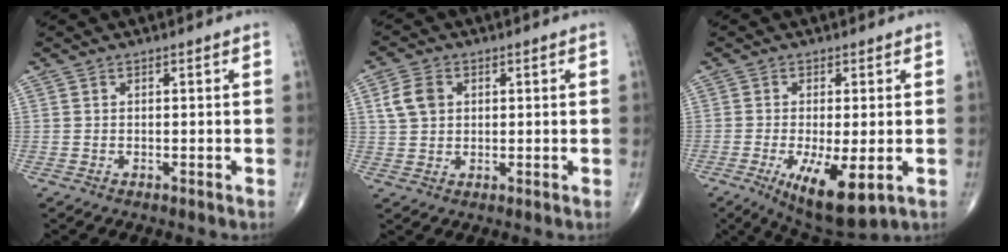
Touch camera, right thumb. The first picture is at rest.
{"total": 5.5, "force": [1.5, 4.2, 3.2], "torque": [-0.053, 0.002, 0.028]}
{"total": 11.0, "force": [-3.5, 3.5, 9.8], "torque": [-0.168, -0.022, -0.048]}